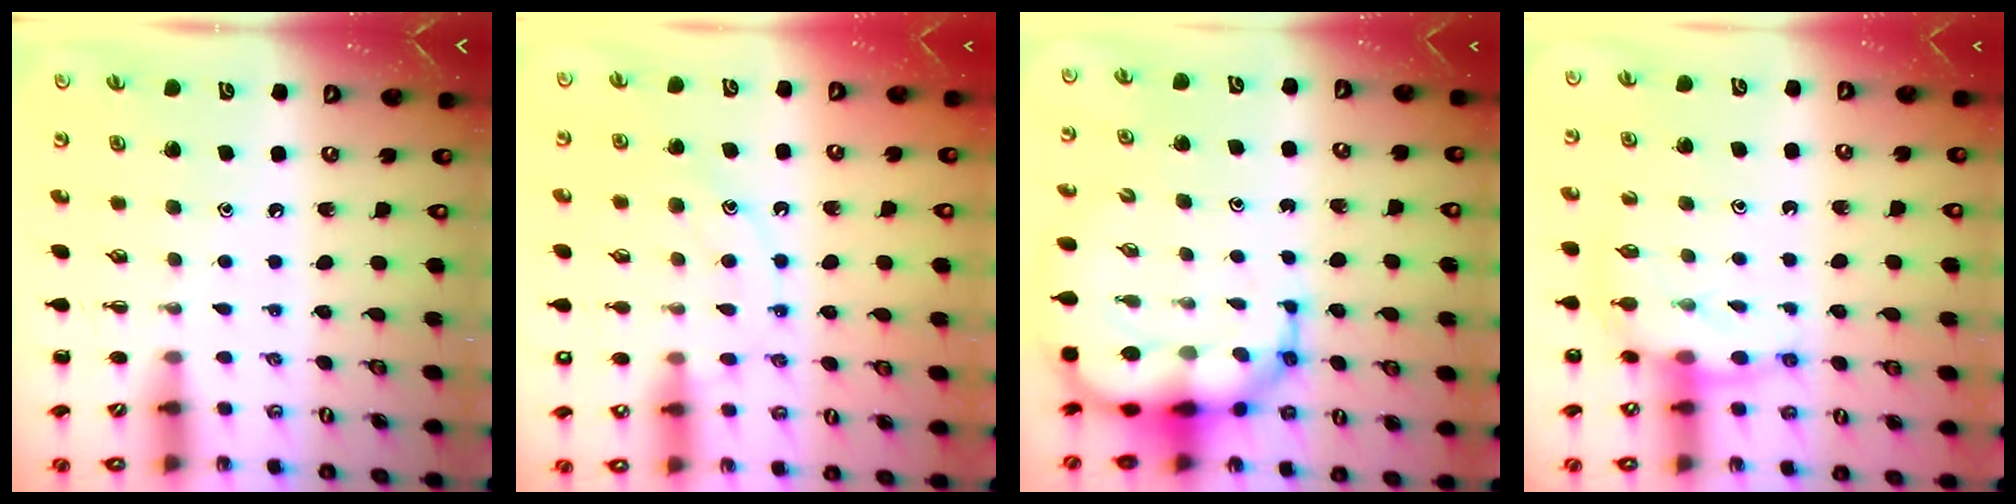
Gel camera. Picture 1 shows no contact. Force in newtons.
{"total": 13.5, "press": 13.4, "slide": 0.8}
{"total": 12.2, "press": 11.7, "slide": 3.4}
{"total": 10.2, "press": 10.1, "slide": 1.6}